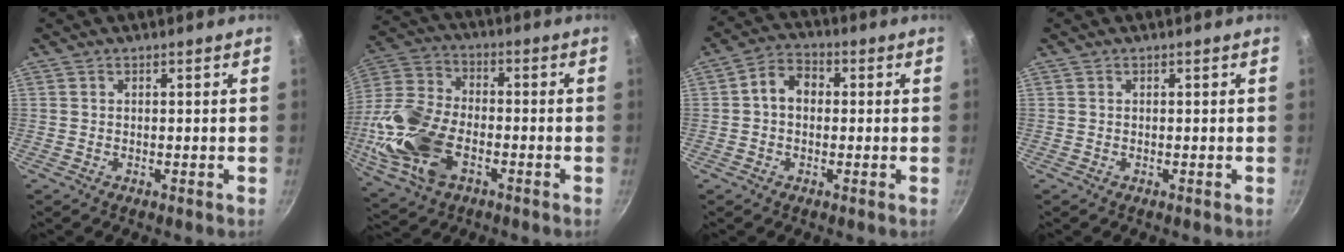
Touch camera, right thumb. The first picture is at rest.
{"total": 18.6, "force": [-5.3, 11.3, 13.8], "torque": [-0.290, 0.024, -0.107]}
{"total": 6.2, "force": [0.3, 4.7, 4.0], "torque": [-0.045, 0.017, -0.010]}
{"total": 0.0}